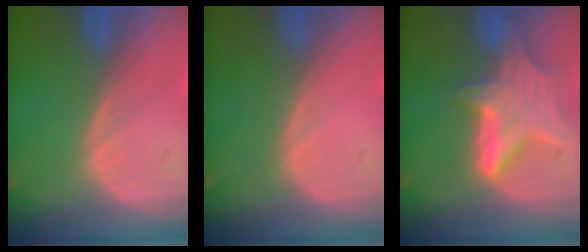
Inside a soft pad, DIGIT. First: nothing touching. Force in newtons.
{"total": 0.0}
{"total": 7.4, "press": 6.9, "slide": 2.6}